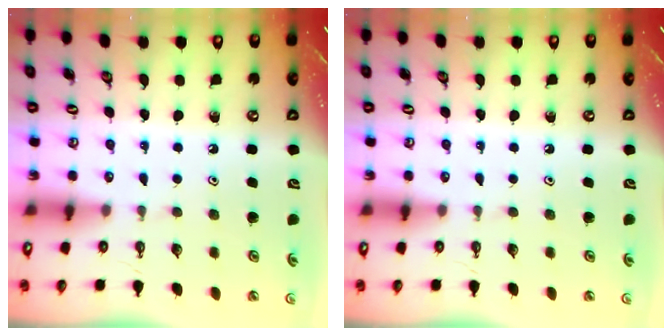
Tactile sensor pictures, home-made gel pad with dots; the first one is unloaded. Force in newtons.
{"total": 0.0}